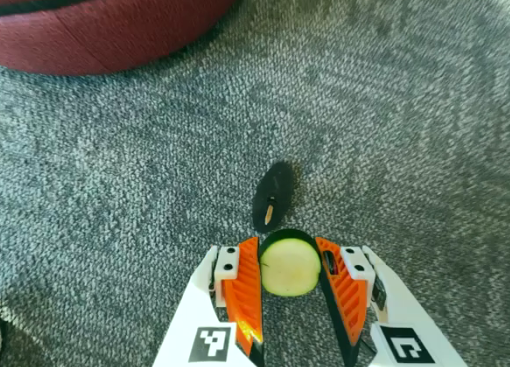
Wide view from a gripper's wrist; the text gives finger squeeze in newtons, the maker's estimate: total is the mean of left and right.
{"total": 9.6, "left": 9.5, "right": 9.7}